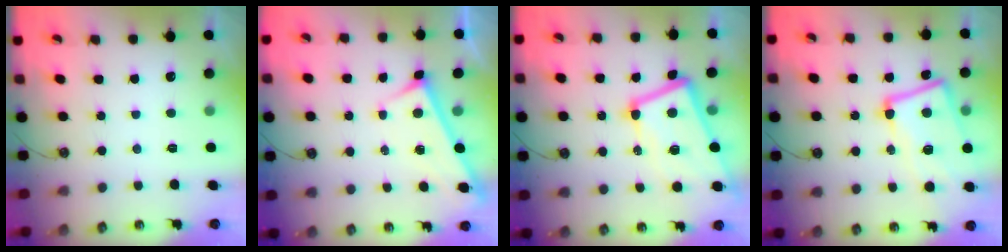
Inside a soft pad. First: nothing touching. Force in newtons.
{"total": 3.1, "press": 3.1, "slide": 0.2}
{"total": 9.5, "press": 9.4, "slide": 1.5}
{"total": 10.7, "press": 10.5, "slide": 2.3}